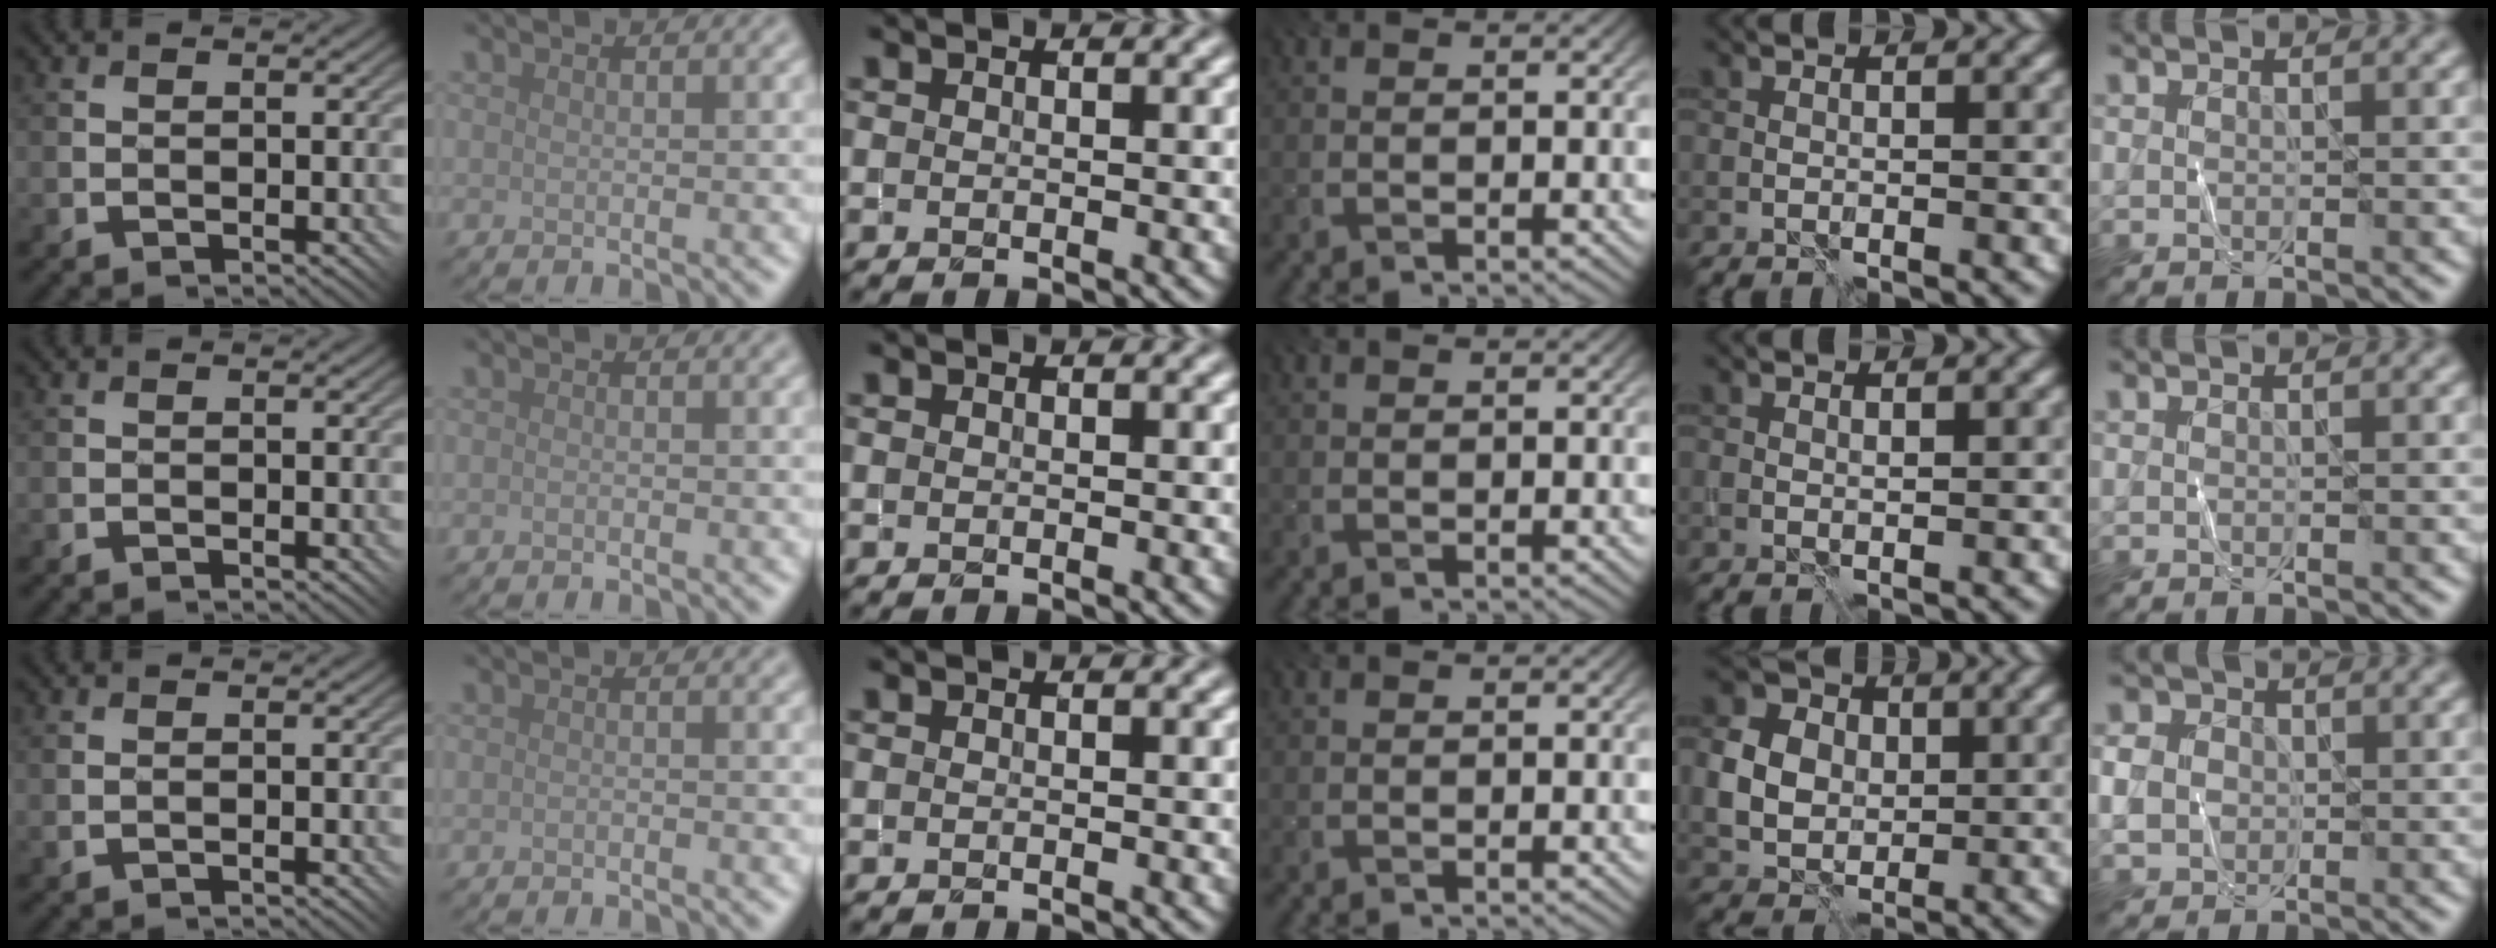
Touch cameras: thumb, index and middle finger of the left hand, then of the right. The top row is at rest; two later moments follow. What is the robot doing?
{"motion": "fold", "object": "shorts"}